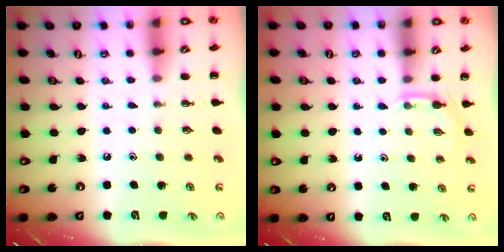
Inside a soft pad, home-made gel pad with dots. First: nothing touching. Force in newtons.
{"total": 3.5, "press": 3.3, "slide": 1.2}